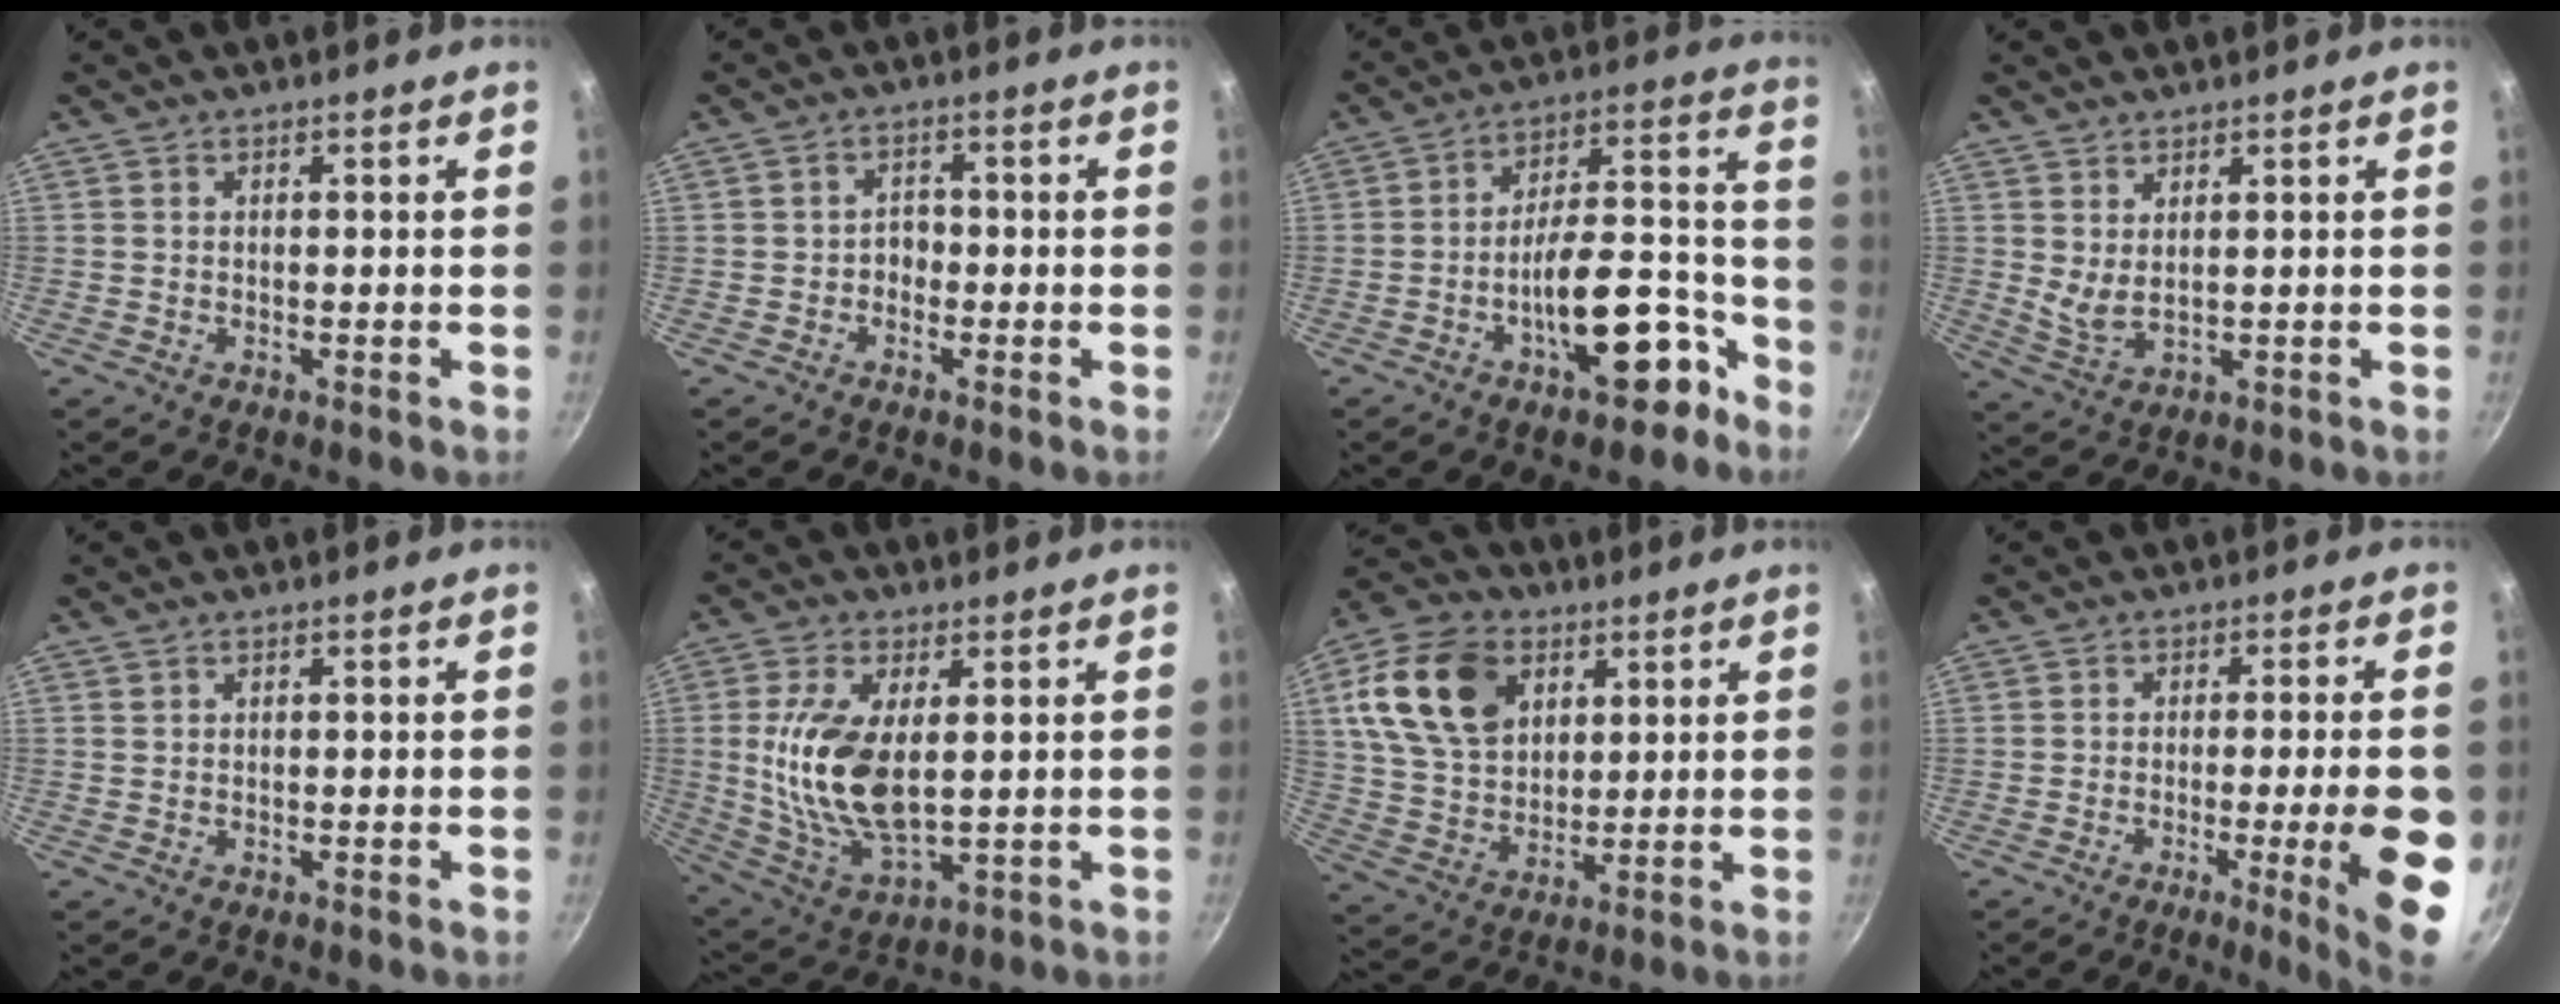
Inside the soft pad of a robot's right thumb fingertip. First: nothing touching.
{"total": 2.4, "force": [-0.9, 1.9, 1.1], "torque": [0.004, 0.014, -0.019]}
{"total": 16.2, "force": [-8.1, 6.8, 12.3], "torque": [-0.140, 0.081, -0.115]}
{"total": 3.6, "force": [1.8, 1.3, 2.9], "torque": [-0.052, -0.027, 0.038]}
{"total": 0.0}
{"total": 14.7, "force": [1.9, 7.2, 12.7], "torque": [-0.247, -0.015, 0.043]}
{"total": 17.4, "force": [6.2, 12.3, 10.6], "torque": [-0.174, -0.009, 0.114]}
{"total": 11.8, "force": [-2.9, 1.1, 11.4], "torque": [-0.140, 0.007, -0.036]}